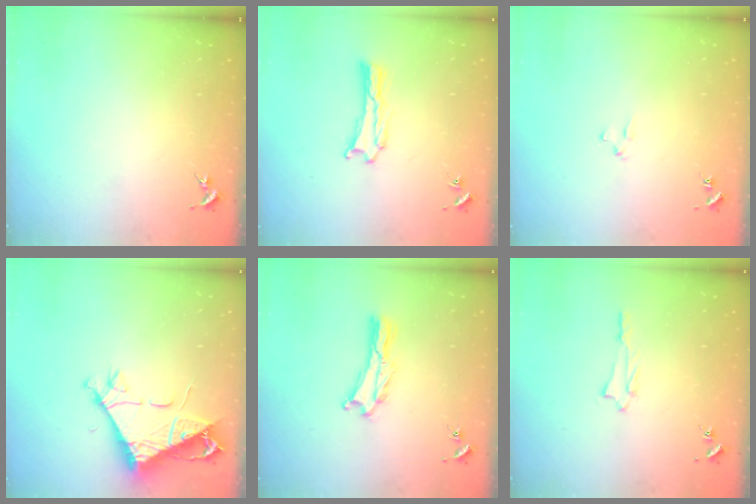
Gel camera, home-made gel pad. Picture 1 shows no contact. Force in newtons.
{"total": 0.8, "press": 0.8, "slide": 0.0}
{"total": 1.9, "press": 1.9, "slide": 0.2}
{"total": 7.3, "press": 7.3, "slide": 0.7}
{"total": 0.7, "press": 0.7, "slide": 0.2}
{"total": 1.4, "press": 1.4, "slide": 0.2}